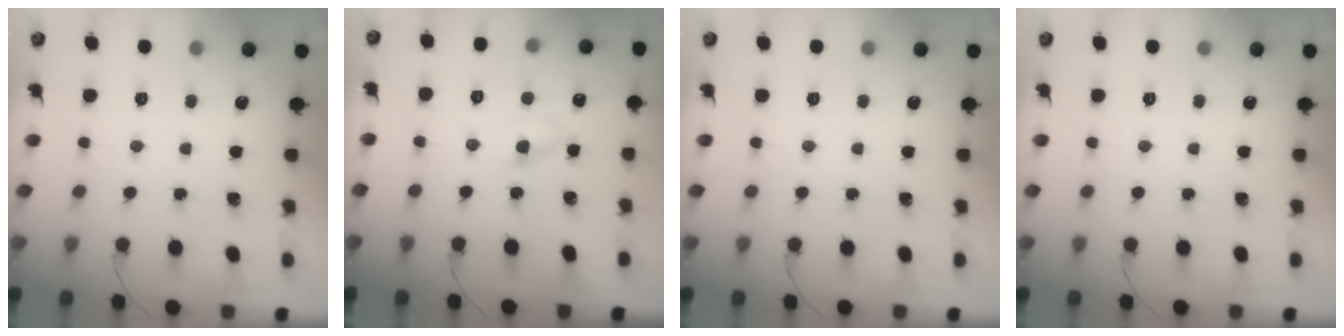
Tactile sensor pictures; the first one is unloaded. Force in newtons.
{"total": 4.0, "press": 3.8, "slide": 1.2}
{"total": 0.0}
{"total": 0.0}